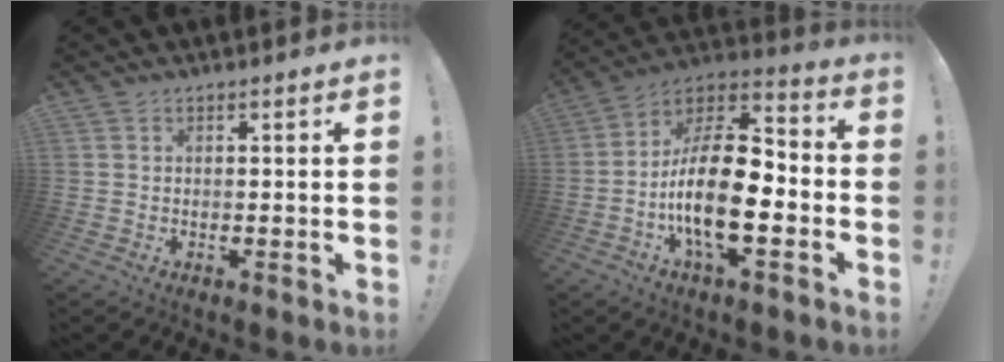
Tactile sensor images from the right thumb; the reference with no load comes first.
{"total": 20.2, "force": [-5.0, 8.9, 17.4], "torque": [-0.331, 0.017, -0.085]}